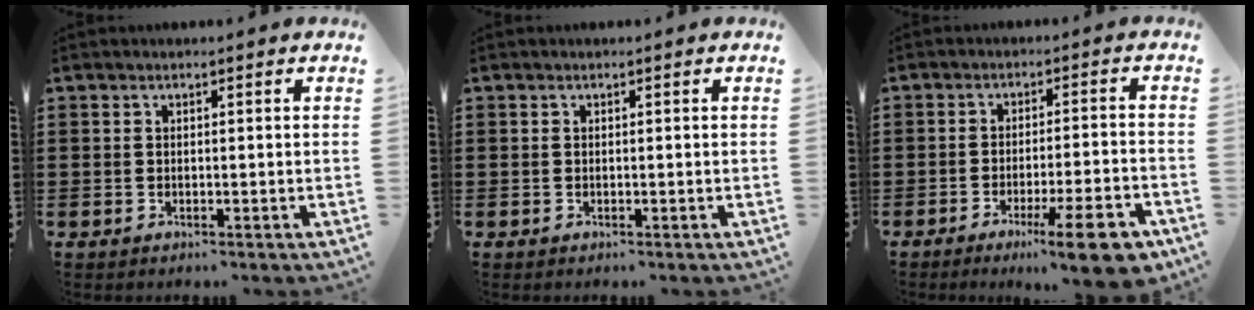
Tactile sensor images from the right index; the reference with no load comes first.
{"total": 0.0}
{"total": 9.5, "force": [-5.8, 0.9, 7.6], "torque": [-0.113, -0.001, -0.097]}